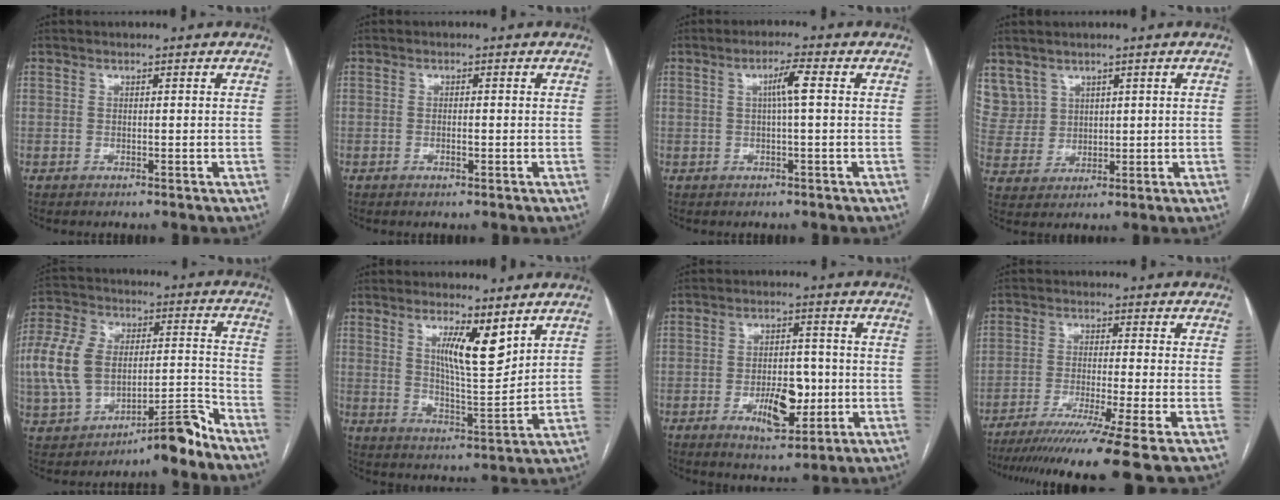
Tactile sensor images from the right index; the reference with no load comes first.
{"total": 1.2, "force": [-0.5, 0.3, 1.1], "torque": [-0.018, 0.001, -0.008]}
{"total": 3.6, "force": [0.5, -0.2, 3.6], "torque": [-0.062, 0.007, 0.007]}
{"total": 7.5, "force": [4.4, 6.0, 0.7], "torque": [-0.023, 0.022, 0.109]}
{"total": 12.6, "force": [-5.7, 5.8, 9.6], "torque": [-0.180, 0.057, -0.090]}
{"total": 8.4, "force": [4.5, 1.4, 7.0], "torque": [-0.123, -0.013, 0.082]}
{"total": 8.2, "force": [-2.3, 3.6, 7.0], "torque": [-0.112, 0.005, -0.029]}
{"total": 14.6, "force": [-11.3, -2.6, 8.8], "torque": [-0.128, -0.049, -0.178]}